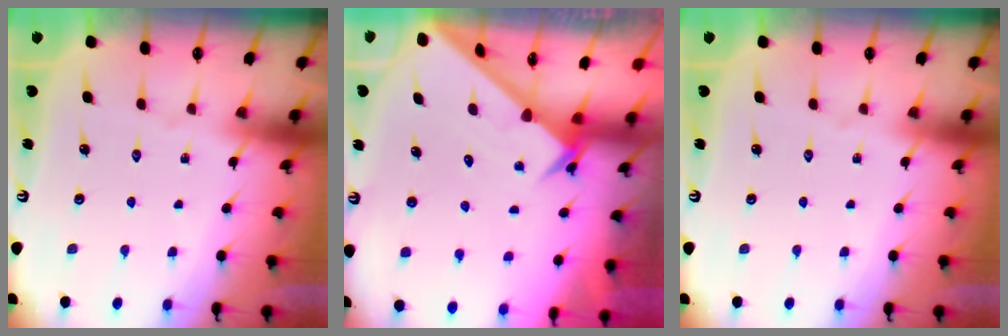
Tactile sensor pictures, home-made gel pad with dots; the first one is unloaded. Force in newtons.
{"total": 2.4, "press": 2.4, "slide": 0.2}
{"total": 0.0}